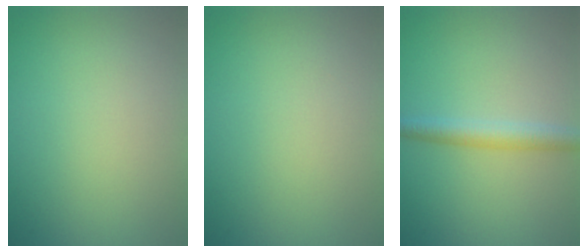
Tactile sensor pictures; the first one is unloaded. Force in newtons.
{"total": 0.0}
{"total": 2.9, "press": 2.9, "slide": 0.1}